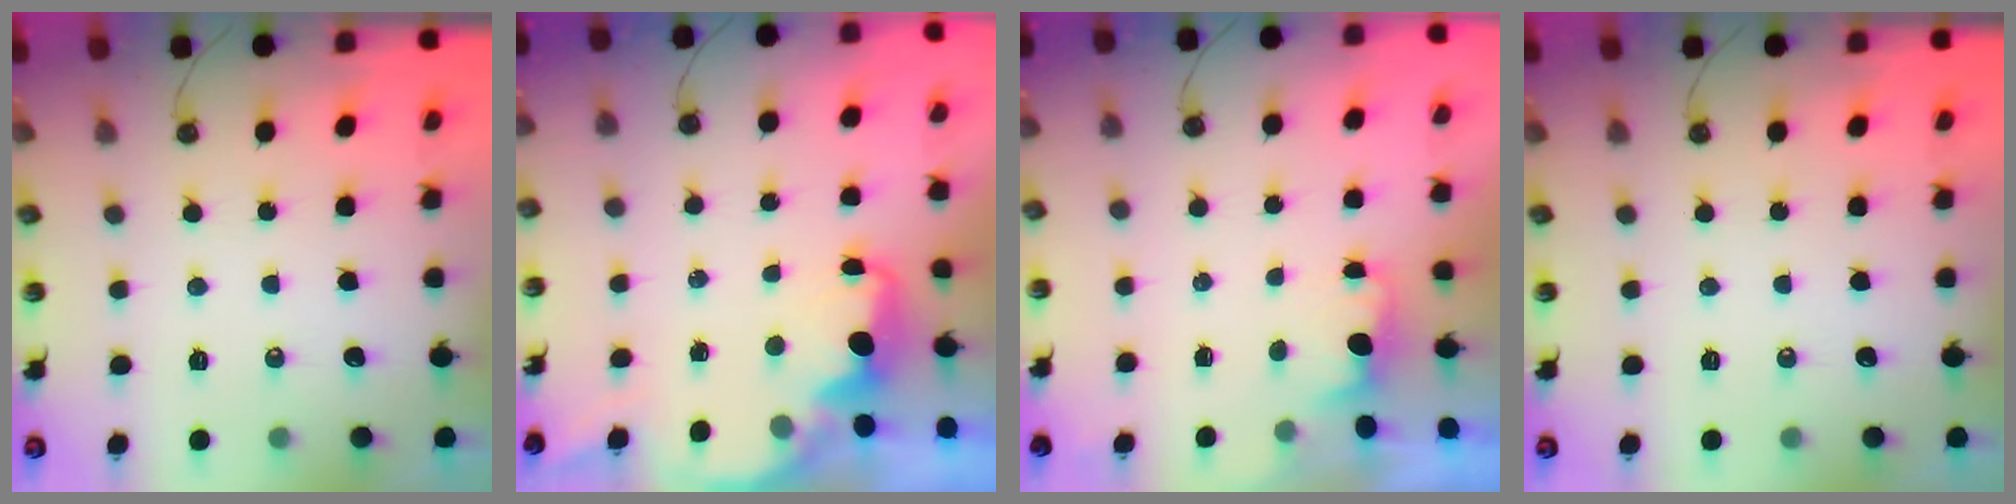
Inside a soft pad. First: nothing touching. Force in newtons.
{"total": 2.3, "press": 2.2, "slide": 0.8}
{"total": 0.6, "press": 0.1, "slide": 0.6}
{"total": 0.0}